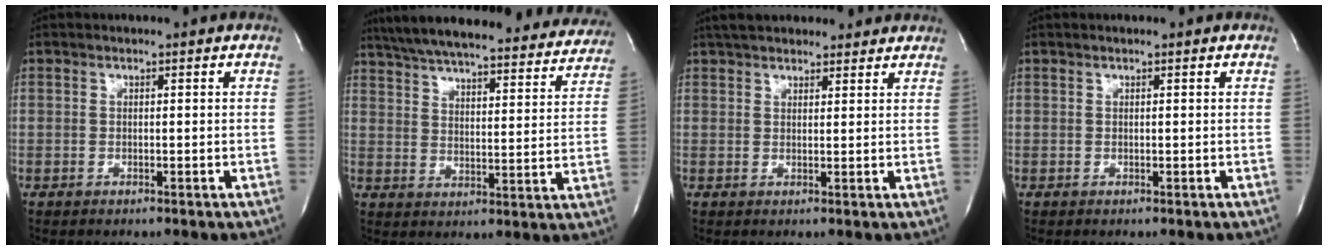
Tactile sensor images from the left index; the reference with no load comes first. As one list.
[{"total": 32.3, "force": [29.0, 6.1, 13.0], "torque": [-0.219, -0.033, 0.365]}, {"total": 11.8, "force": [10.3, 3.6, 4.3], "torque": [-0.053, 0.040, 0.142]}, {"total": 0.6, "force": [0.5, 0.0, 0.3], "torque": [-0.006, 0.004, 0.007]}]